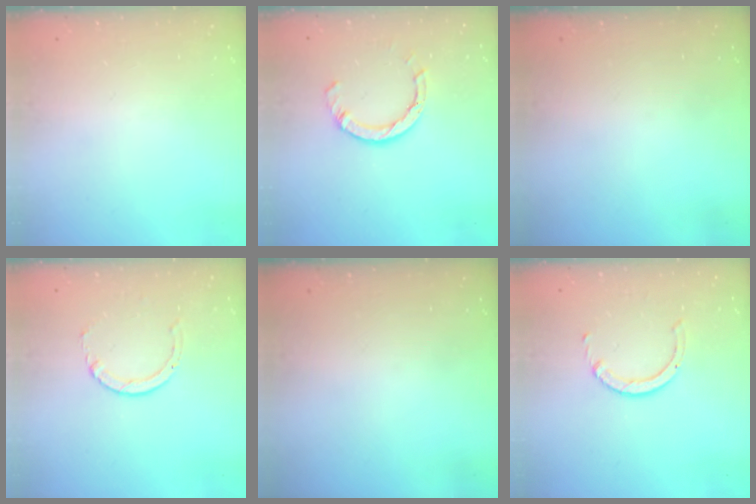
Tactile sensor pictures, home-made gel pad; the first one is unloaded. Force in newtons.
{"total": 5.5, "press": 5.5, "slide": 0.6}
{"total": 0.0}
{"total": 2.9, "press": 2.9, "slide": 0.4}
{"total": 0.0}
{"total": 2.3, "press": 2.3, "slide": 0.3}